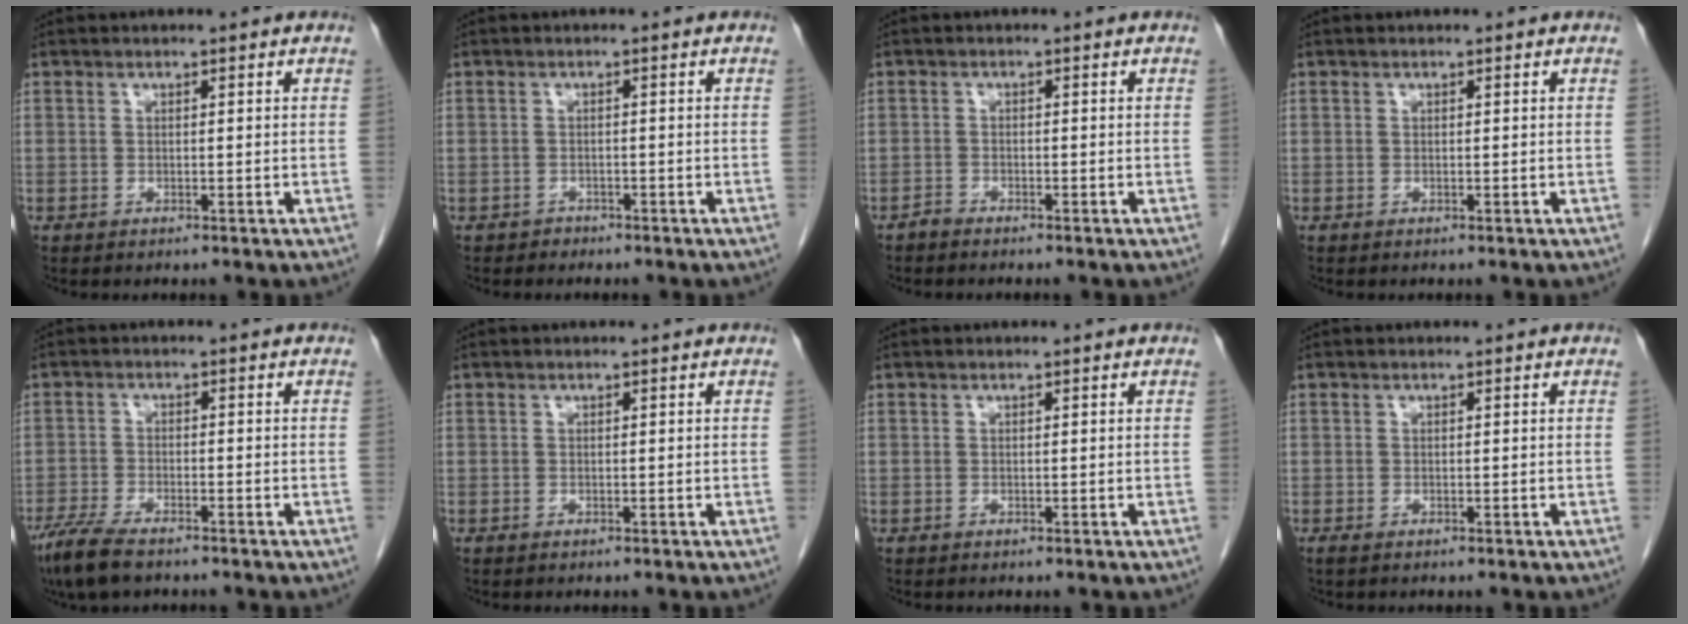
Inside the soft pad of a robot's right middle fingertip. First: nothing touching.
{"total": 1.0, "force": [-0.8, 0.6, -0.2], "torque": [-0.002, 0.003, -0.016]}
{"total": 0.9, "force": [-0.9, 0.1, 0.1], "torque": [-0.004, -0.001, -0.017]}
{"total": 0.0}
{"total": 7.9, "force": [-6.7, 0.5, 4.2], "torque": [-0.078, -0.022, -0.118]}
{"total": 0.0}
{"total": 0.0}
{"total": 0.6, "force": [-0.5, 0.1, 0.3], "torque": [-0.010, -0.002, -0.006]}